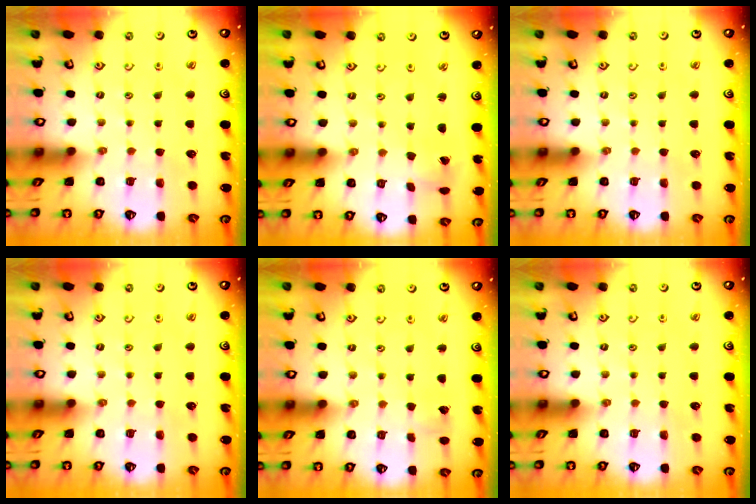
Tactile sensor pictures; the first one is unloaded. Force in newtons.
{"total": 1.7, "press": 1.7, "slide": 0.1}
{"total": 0.0}
{"total": 0.0}
{"total": 1.7, "press": 1.7, "slide": 0.1}
{"total": 0.0}